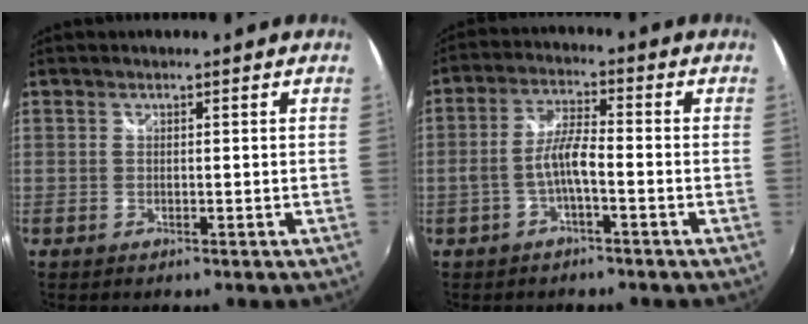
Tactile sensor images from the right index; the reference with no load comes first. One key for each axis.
{"total": 5.5, "fx": -2.1, "fy": 1.0, "fz": 5.0, "tx": -0.106, "ty": 0.010, "tz": -0.038}